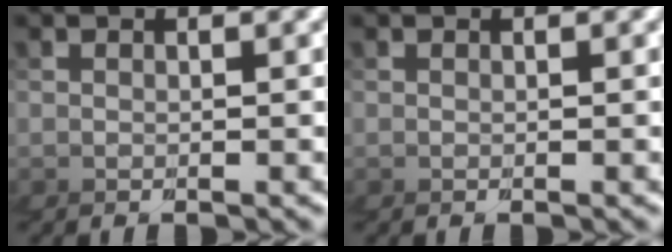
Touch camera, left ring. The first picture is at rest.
{"total": 0.0}